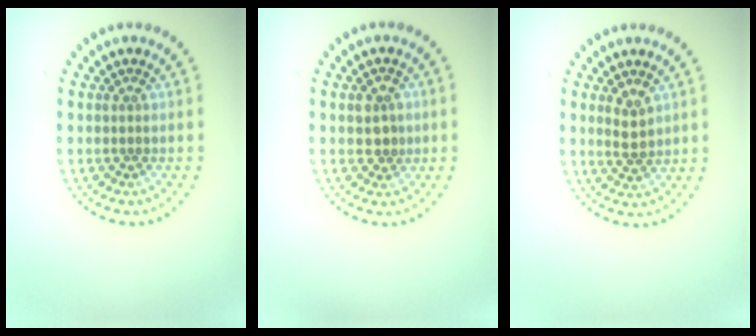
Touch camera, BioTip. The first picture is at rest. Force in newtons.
{"total": 2.1, "press": 2.1, "slide": 0.4}
{"total": 2.2, "press": 2.1, "slide": 0.6}